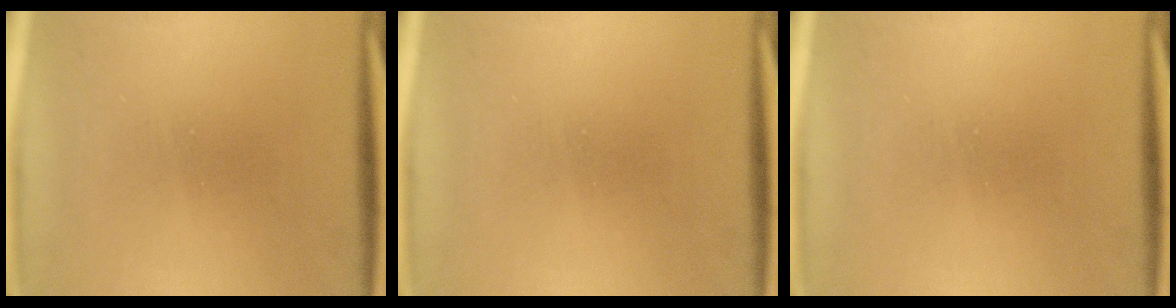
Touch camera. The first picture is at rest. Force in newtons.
{"total": 0.0}
{"total": 0.0}